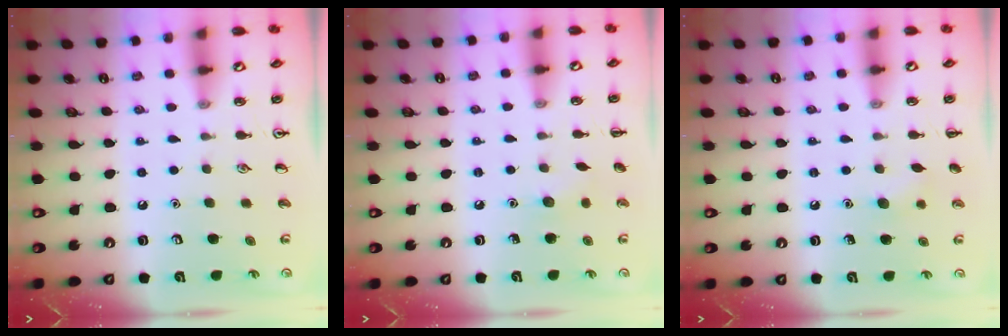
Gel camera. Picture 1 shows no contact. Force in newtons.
{"total": 4.8, "press": 4.6, "slide": 1.4}
{"total": 5.8, "press": 5.6, "slide": 1.6}